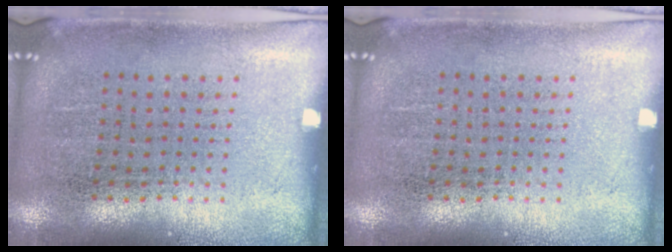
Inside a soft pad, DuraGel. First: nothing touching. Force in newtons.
{"total": 0.0}